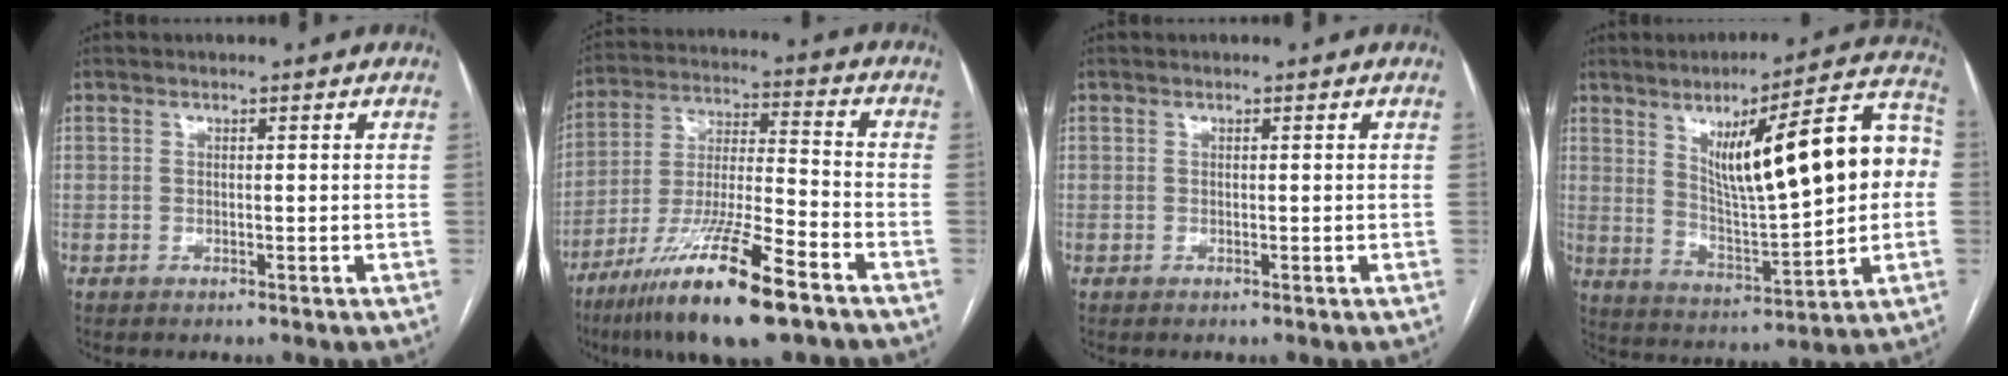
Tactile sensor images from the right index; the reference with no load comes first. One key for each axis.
{"total": 18.0, "fx": -11.2, "fy": 1.6, "fz": 14.0, "tx": -0.267, "ty": -0.036, "tz": -0.202}
{"total": 0.0}
{"total": 20.2, "fx": 3.6, "fy": 3.9, "fz": 19.5, "tx": -0.284, "ty": 0.033, "tz": 0.060}